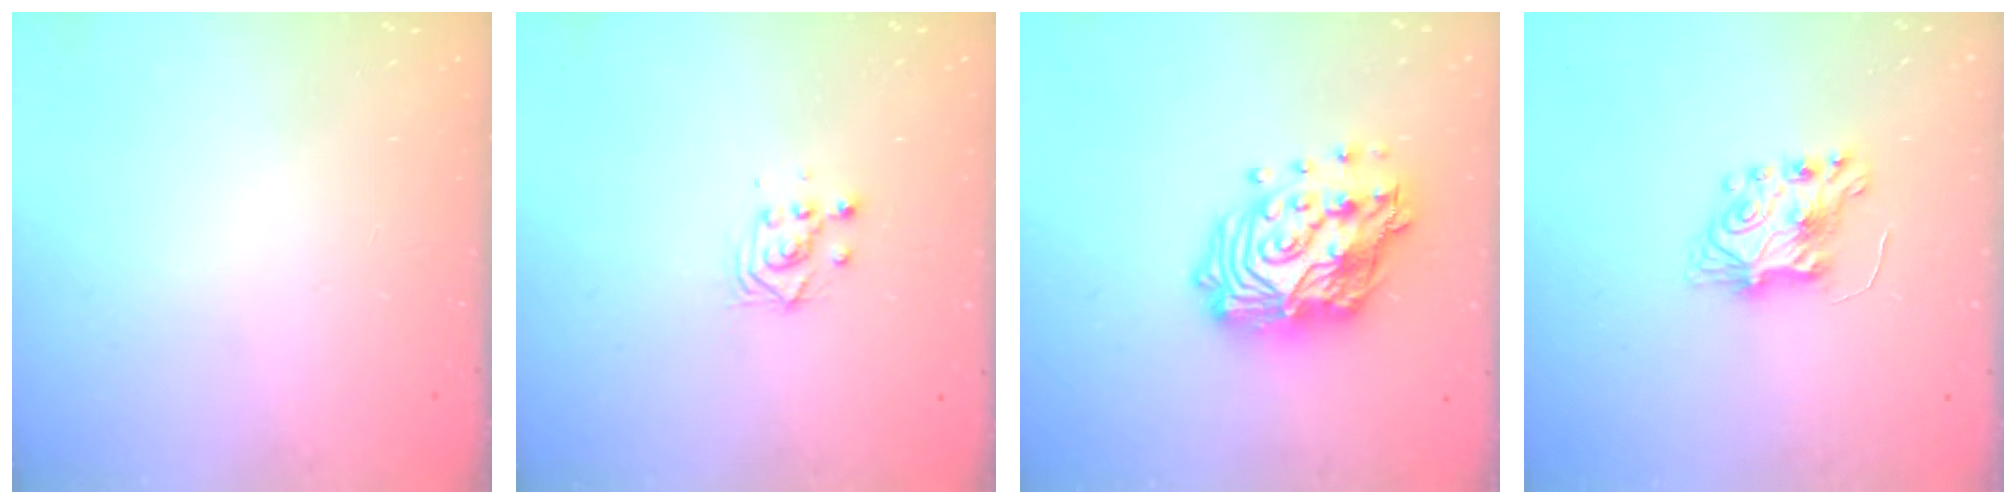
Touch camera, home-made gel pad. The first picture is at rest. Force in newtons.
{"total": 2.8, "press": 2.8, "slide": 0.1}
{"total": 18.6, "press": 18.5, "slide": 1.9}
{"total": 6.9, "press": 6.9, "slide": 0.4}